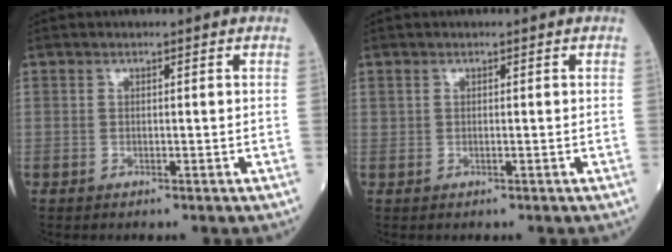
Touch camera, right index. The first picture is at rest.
{"total": 0.0}